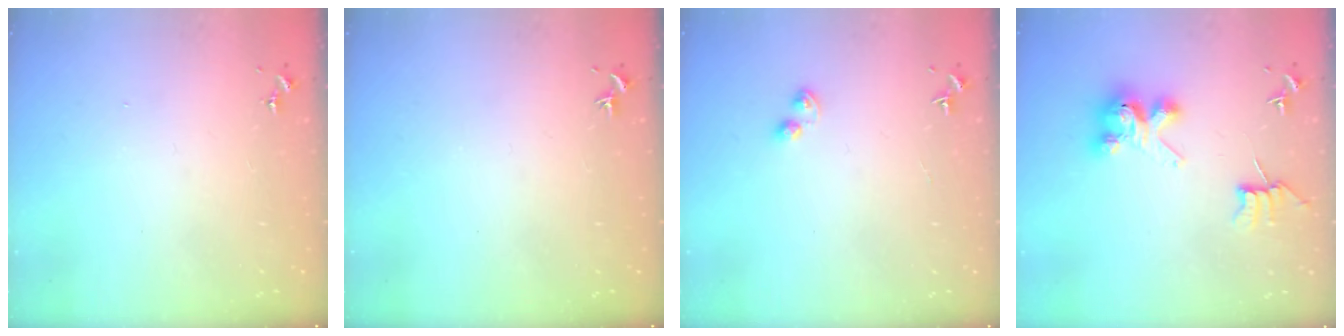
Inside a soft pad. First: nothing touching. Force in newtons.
{"total": 0.0}
{"total": 2.7, "press": 2.7, "slide": 0.4}
{"total": 8.0, "press": 8.0, "slide": 0.4}